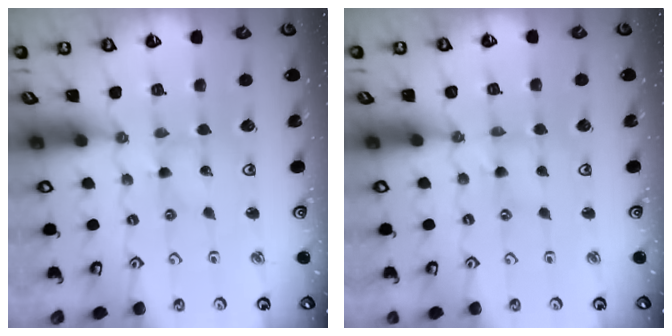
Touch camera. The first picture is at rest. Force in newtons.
{"total": 0.7, "press": 0.6, "slide": 0.2}